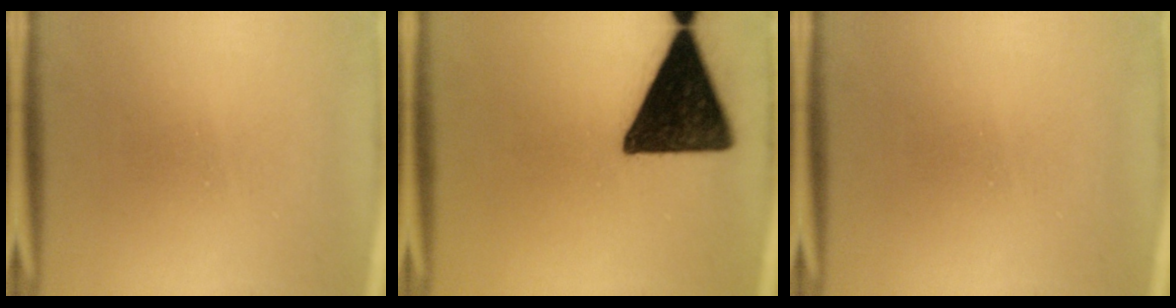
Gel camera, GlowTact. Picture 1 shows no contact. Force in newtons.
{"total": 17.4}
{"total": 0.0}